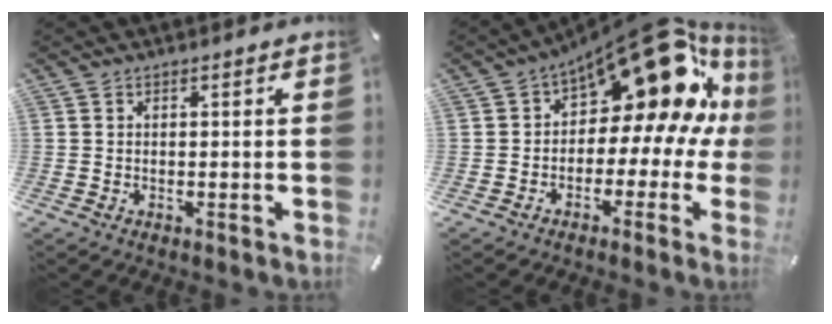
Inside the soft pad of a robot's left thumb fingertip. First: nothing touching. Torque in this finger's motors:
{"motor_torque": [0.44, 1.73, 1.29, 0.60, 0.19]}